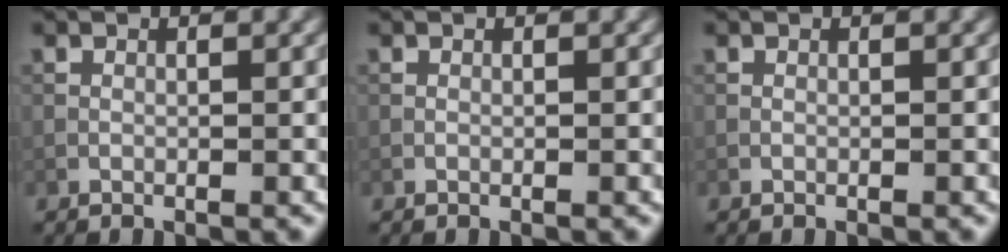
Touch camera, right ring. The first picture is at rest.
{"total": 0.0}
{"total": 0.0}